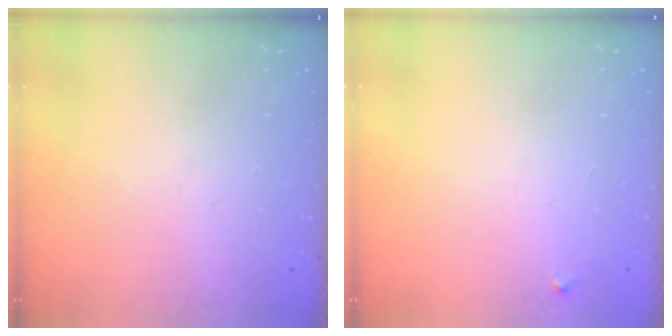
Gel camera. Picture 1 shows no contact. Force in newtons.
{"total": 2.3, "press": 2.3, "slide": 0.2}